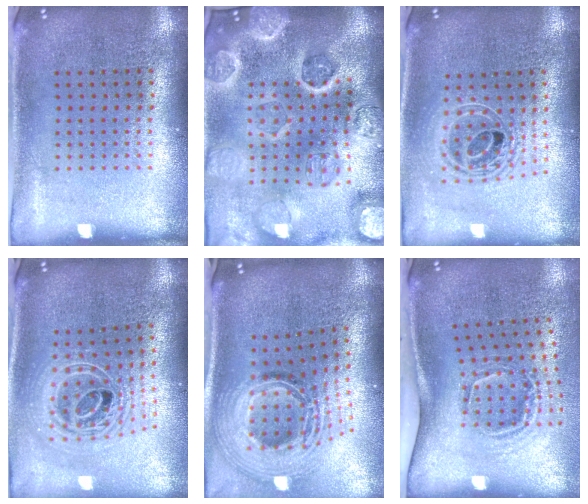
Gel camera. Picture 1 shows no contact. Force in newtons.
{"total": 5.4, "press": 4.6, "slide": 2.8}
{"total": 1.8, "press": 1.4, "slide": 1.1}
{"total": 2.4, "press": 1.8, "slide": 1.7}
{"total": 3.0, "press": 2.0, "slide": 2.2}
{"total": 2.1, "press": 1.3, "slide": 1.7}